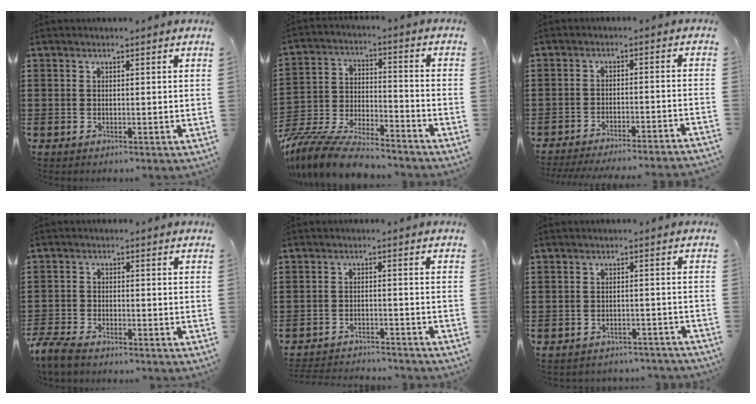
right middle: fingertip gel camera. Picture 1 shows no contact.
{"total": 10.2, "force": [-9.6, 1.2, 3.3], "torque": [-0.072, 0.014, -0.192]}
{"total": 3.7, "force": [-3.6, -0.4, 0.8], "torque": [-0.014, -0.003, -0.075]}
{"total": 3.9, "force": [-3.6, 0.7, 1.4], "torque": [-0.051, -0.007, -0.080]}
{"total": 2.8, "force": [-2.8, 0.2, 0.0], "torque": [-0.006, 0.000, -0.061]}
{"total": 2.3, "force": [-2.3, 0.2, 0.0], "torque": [-0.007, 0.002, -0.050]}